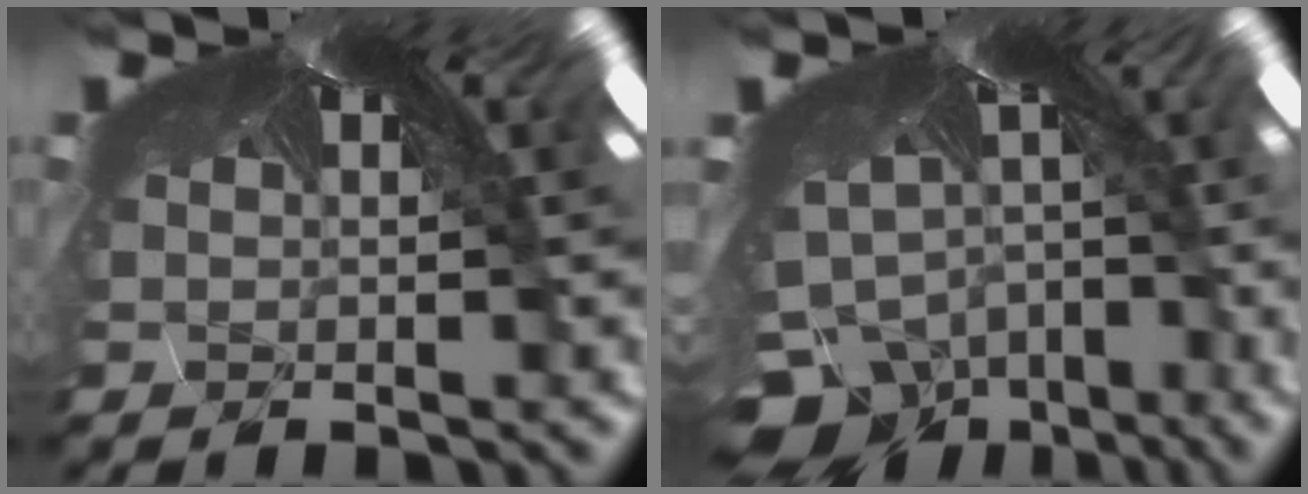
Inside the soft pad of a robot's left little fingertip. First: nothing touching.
{"total": 12.2, "force": [-12.0, 2.4, -0.4], "torque": [-0.021, -0.084, -0.183]}